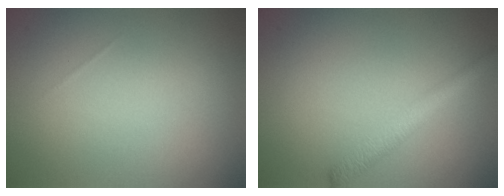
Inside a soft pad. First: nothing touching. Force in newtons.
{"total": 2.5, "press": 2.5, "slide": 0.1}